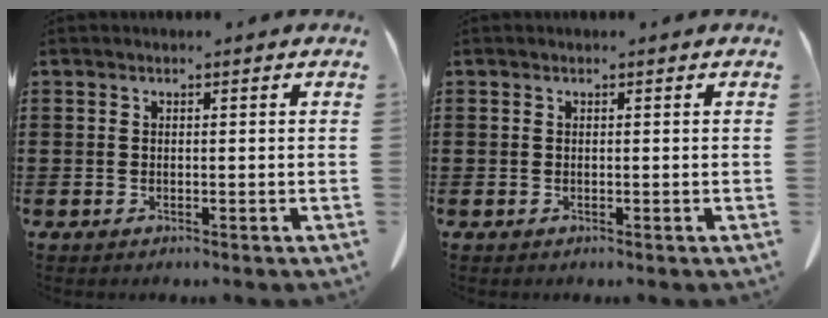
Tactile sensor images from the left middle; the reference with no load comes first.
{"total": 0.0}